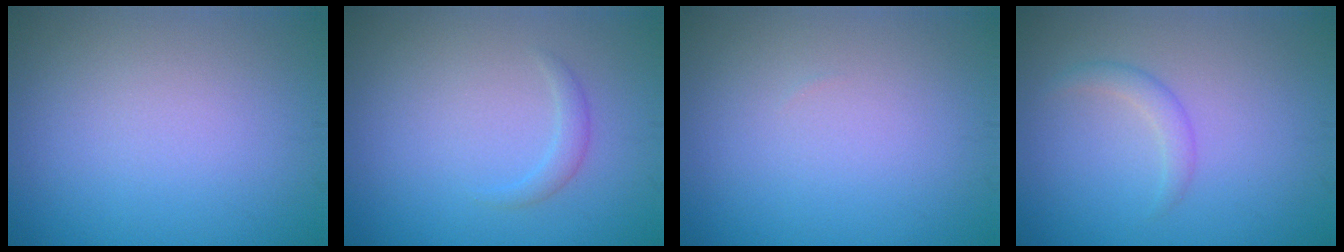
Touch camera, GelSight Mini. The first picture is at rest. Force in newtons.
{"total": 1.2, "press": 1.2, "slide": 0.1}
{"total": 0.0}
{"total": 1.4, "press": 1.4, "slide": 0.0}